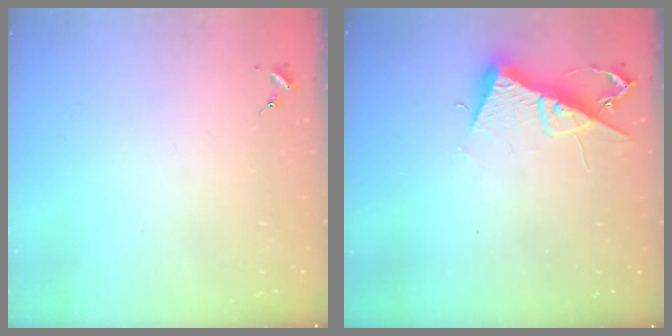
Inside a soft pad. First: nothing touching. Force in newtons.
{"total": 9.6, "press": 9.6, "slide": 0.5}